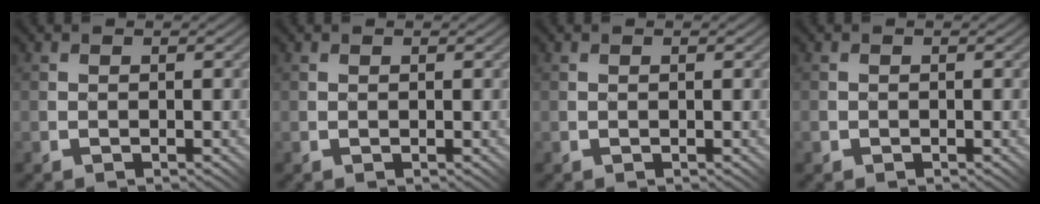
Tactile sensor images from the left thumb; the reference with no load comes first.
{"total": 0.0}
{"total": 0.0}
{"total": 0.6, "force": [-0.2, 0.6, -0.1], "torque": [0.003, -0.003, -0.004]}